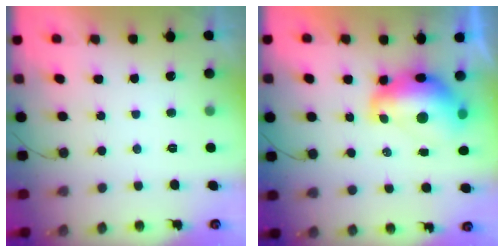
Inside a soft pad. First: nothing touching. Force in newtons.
{"total": 10.5, "press": 10.4, "slide": 1.2}